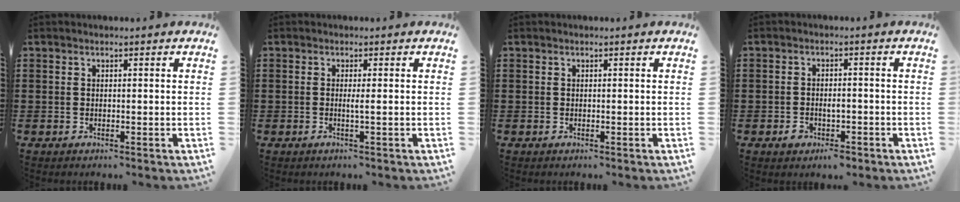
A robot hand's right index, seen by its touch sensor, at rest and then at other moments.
{"total": 1.2, "force": [-0.2, -0.3, 1.2], "torque": [-0.022, -0.005, -0.006]}
{"total": 0.0}
{"total": 2.3, "force": [-1.2, 1.3, 1.5], "torque": [-0.029, 0.003, -0.024]}